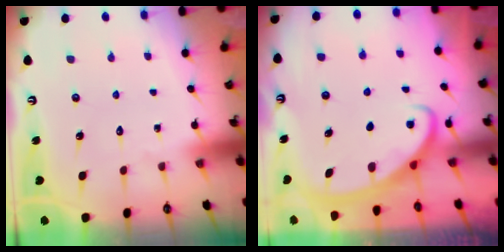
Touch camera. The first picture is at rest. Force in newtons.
{"total": 2.8, "press": 2.8, "slide": 0.4}